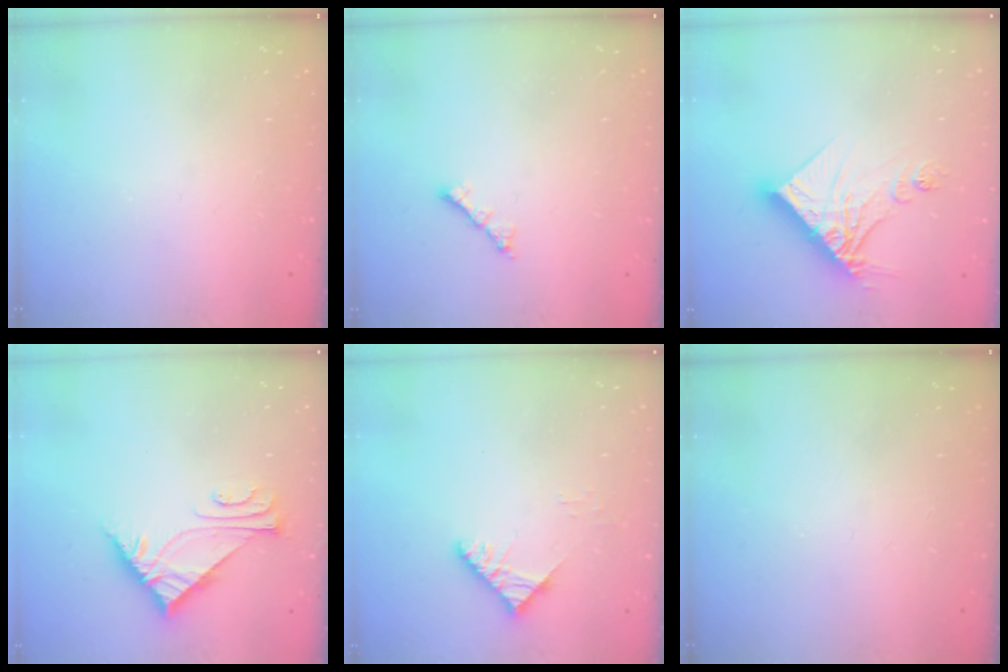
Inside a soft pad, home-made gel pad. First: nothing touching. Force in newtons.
{"total": 2.0, "press": 1.9, "slide": 0.5}
{"total": 14.3, "press": 14.2, "slide": 1.4}
{"total": 6.4, "press": 6.4, "slide": 0.1}
{"total": 4.7, "press": 4.7, "slide": 0.9}
{"total": 0.0}